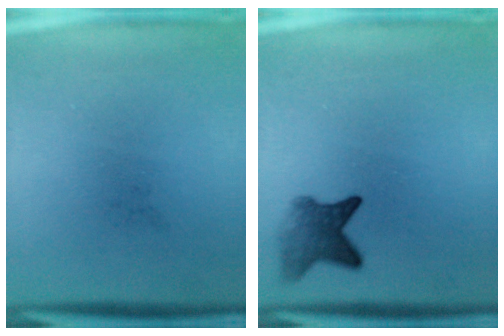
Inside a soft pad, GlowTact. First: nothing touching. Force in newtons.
{"total": 4.5}